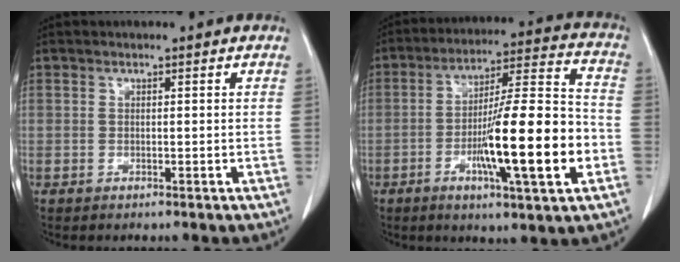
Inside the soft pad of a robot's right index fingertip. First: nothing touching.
{"total": 18.3, "force": [-5.1, 1.4, 17.5], "torque": [-0.285, -0.001, -0.079]}